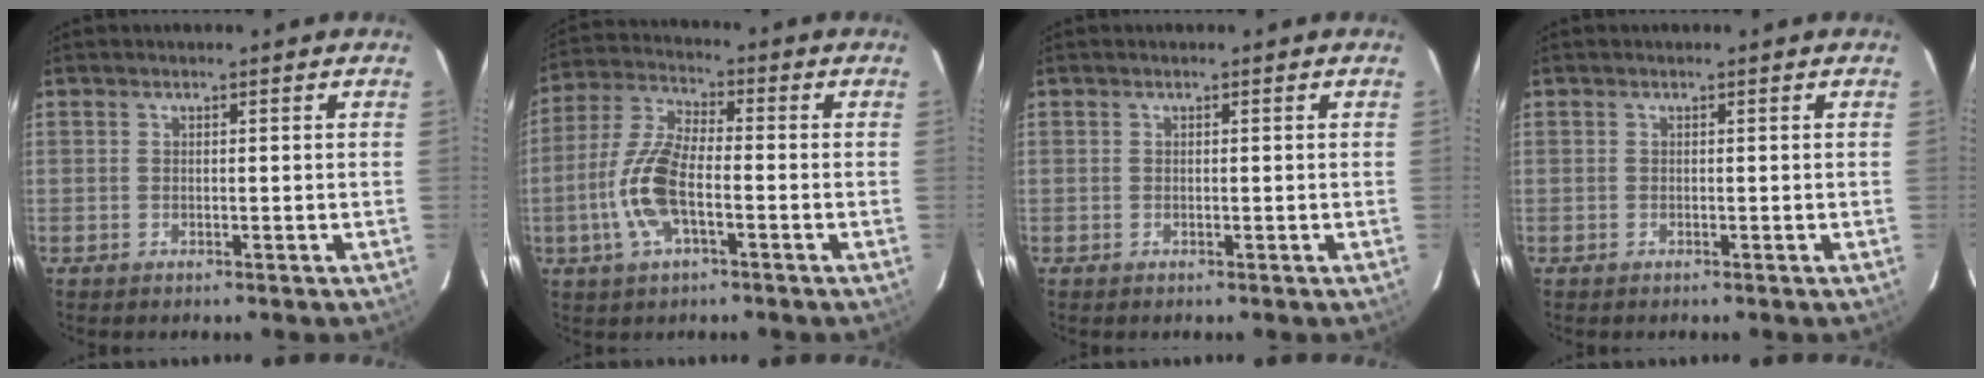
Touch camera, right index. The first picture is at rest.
{"total": 11.3, "force": [-3.2, 4.3, 10.0], "torque": [-0.219, 0.004, -0.068]}
{"total": 0.0}
{"total": 0.0}